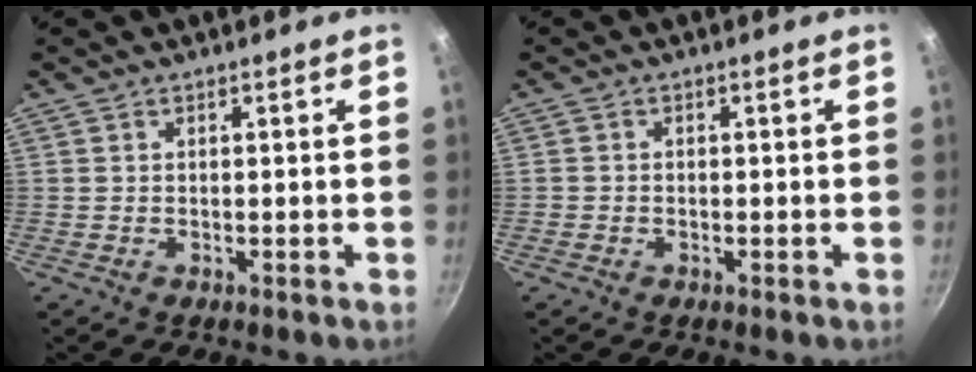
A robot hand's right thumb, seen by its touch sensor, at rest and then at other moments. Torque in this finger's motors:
{"motor_torque": [0.11, -0.16, -0.20, 0.05, -0.03]}